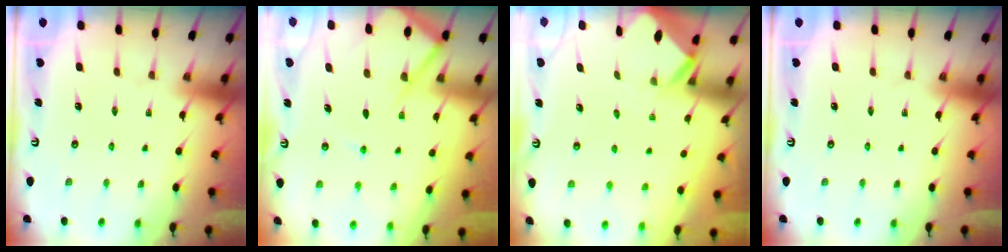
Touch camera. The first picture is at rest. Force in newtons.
{"total": 9.8, "press": 9.7, "slide": 1.2}
{"total": 3.0, "press": 3.0, "slide": 0.2}
{"total": 0.0}